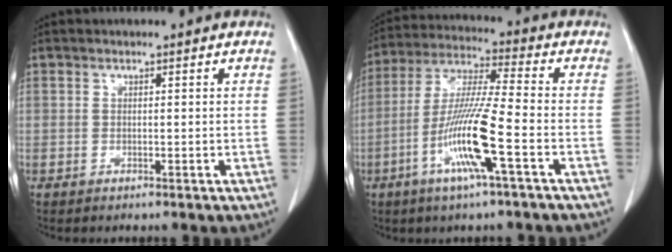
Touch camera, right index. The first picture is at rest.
{"total": 12.6, "force": [-4.7, -0.3, 11.7], "torque": [-0.238, -0.008, -0.096]}